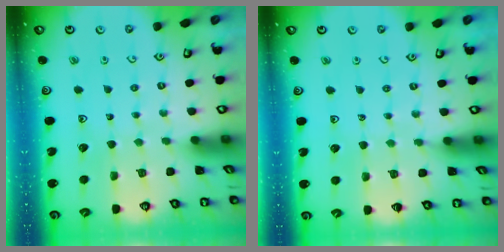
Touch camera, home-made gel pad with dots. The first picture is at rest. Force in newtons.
{"total": 1.9, "press": 1.9, "slide": 0.3}